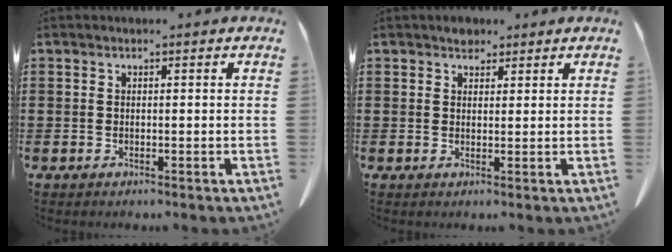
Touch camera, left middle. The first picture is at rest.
{"total": 2.2, "force": [1.9, 1.2, 0.4], "torque": [-0.004, 0.002, 0.035]}